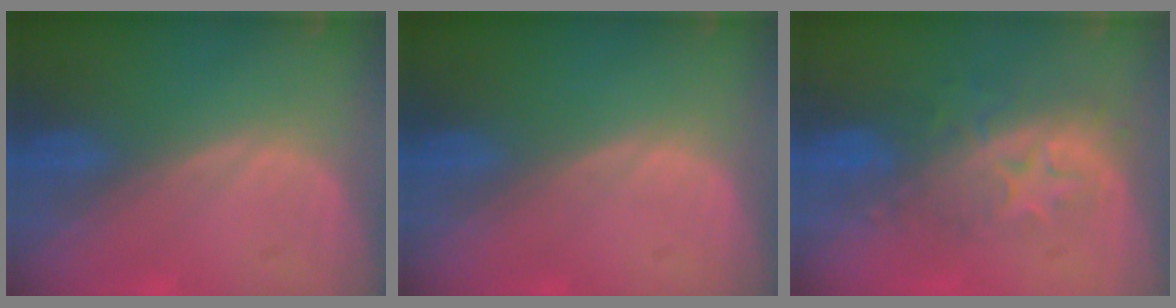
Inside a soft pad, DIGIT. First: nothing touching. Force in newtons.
{"total": 0.0}
{"total": 8.2, "press": 7.5, "slide": 3.3}